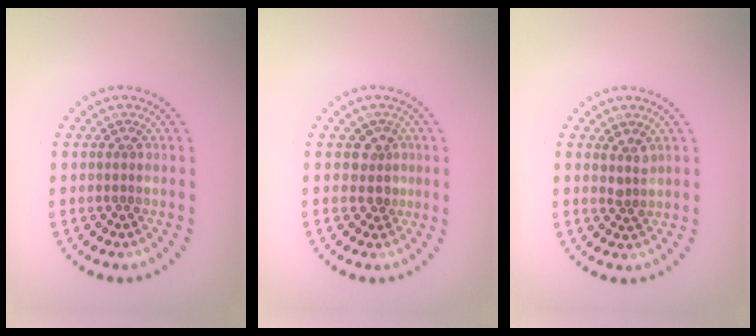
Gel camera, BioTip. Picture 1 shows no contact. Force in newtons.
{"total": 2.0, "press": 1.6, "slide": 1.3}
{"total": 1.4, "press": 1.1, "slide": 0.8}